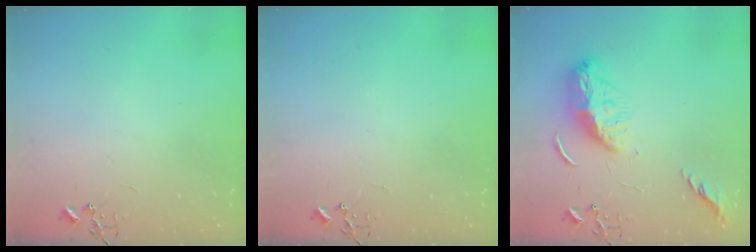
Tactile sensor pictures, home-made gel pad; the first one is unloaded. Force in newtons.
{"total": 0.0}
{"total": 12.4, "press": 12.3, "slide": 0.8}